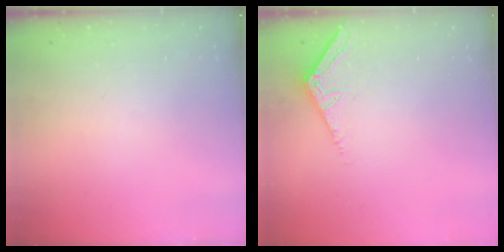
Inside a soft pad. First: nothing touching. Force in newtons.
{"total": 3.6, "press": 3.6, "slide": 0.4}